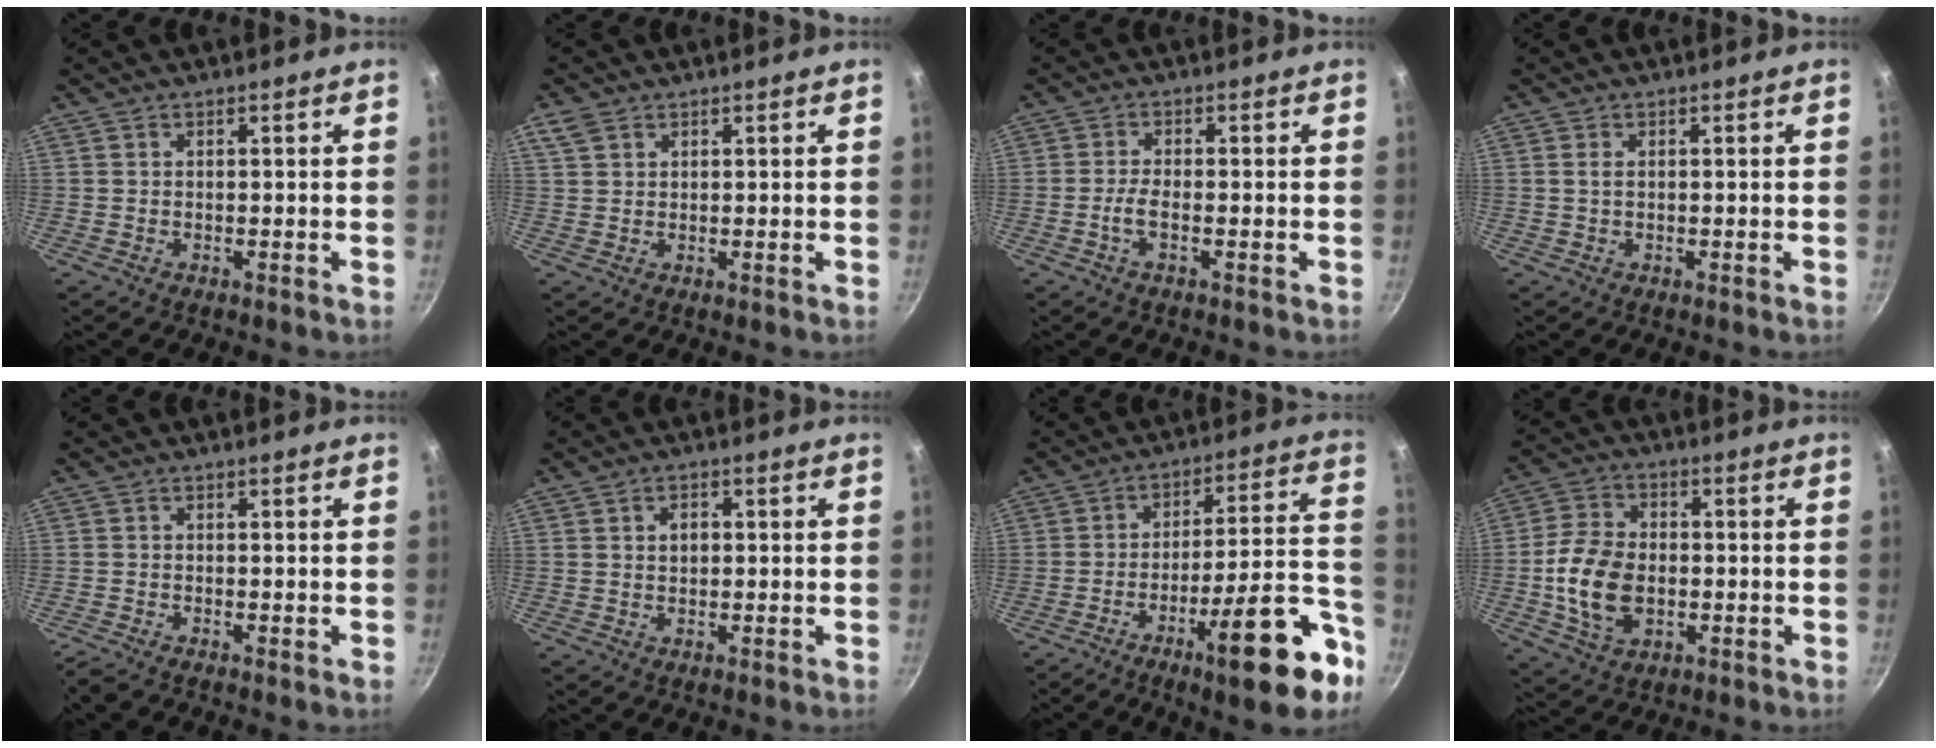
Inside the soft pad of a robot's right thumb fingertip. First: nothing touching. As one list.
[{"total": 3.1, "force": [1.7, 2.0, 1.5], "torque": [-0.026, 0.001, 0.038]}, {"total": 3.0, "force": [-1.1, 0.8, 2.7], "torque": [-0.064, 0.010, -0.027]}, {"total": 1.0, "force": [0.2, 0.6, 0.9], "torque": [-0.018, 0.001, 0.002]}, {"total": 2.1, "force": [-1.6, 0.3, 1.3], "torque": [-0.045, 0.004, -0.037]}, {"total": 2.6, "force": [0.3, 1.9, 1.7], "torque": [-0.017, 0.005, 0.005]}, {"total": 19.3, "force": [-9.8, 4.4, 16.0], "torque": [-0.201, 0.053, -0.146]}, {"total": 12.9, "force": [-1.7, 8.8, 9.3], "torque": [-0.163, 0.014, -0.032]}]